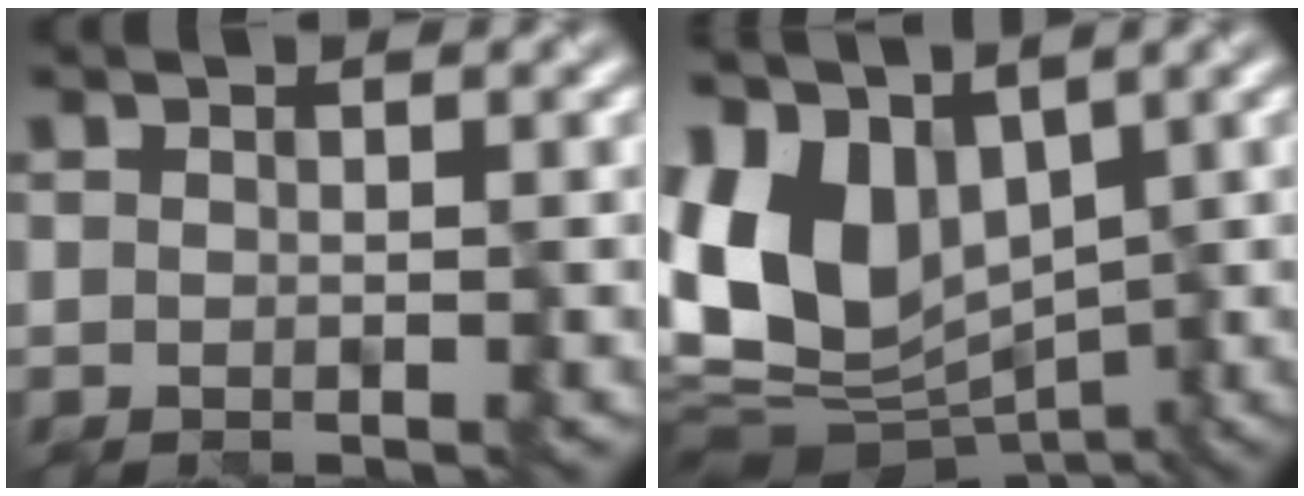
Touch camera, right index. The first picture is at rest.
{"total": 9.2, "force": [0.4, 6.4, 6.6], "torque": [-0.139, 0.002, -0.012]}